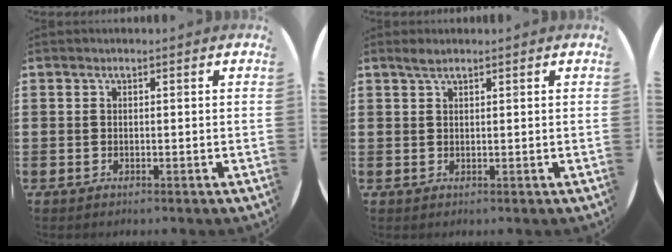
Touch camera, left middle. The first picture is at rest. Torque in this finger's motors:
{"motor_torque": [0.41, -0.32, -0.02, -0.01]}